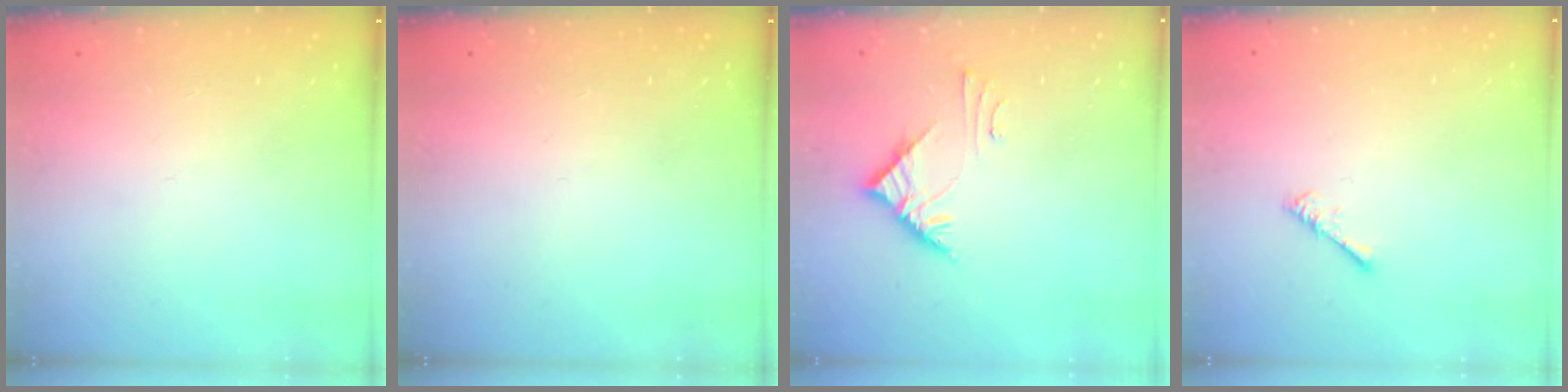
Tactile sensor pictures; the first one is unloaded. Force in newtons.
{"total": 0.0}
{"total": 6.2, "press": 6.2, "slide": 0.1}
{"total": 0.8, "press": 0.8, "slide": 0.3}